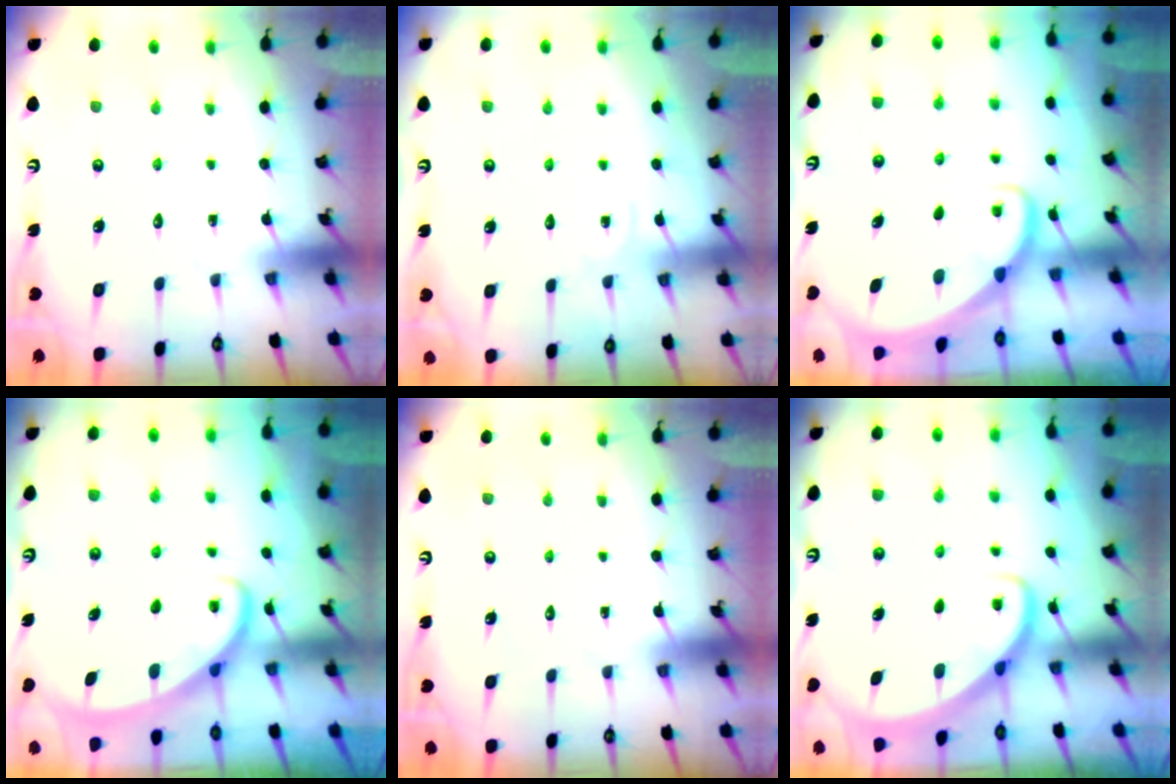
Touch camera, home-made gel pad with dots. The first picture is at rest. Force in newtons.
{"total": 4.5, "press": 4.5, "slide": 0.5}
{"total": 1.6, "press": 1.6, "slide": 0.0}
{"total": 2.8, "press": 2.8, "slide": 0.3}
{"total": 0.0}
{"total": 3.0, "press": 3.0, "slide": 0.2}